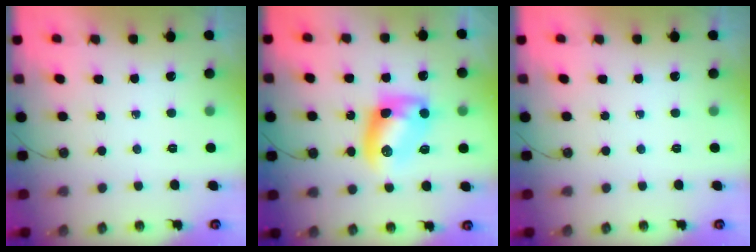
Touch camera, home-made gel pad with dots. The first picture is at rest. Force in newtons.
{"total": 10.7, "press": 10.7, "slide": 0.4}
{"total": 0.0}